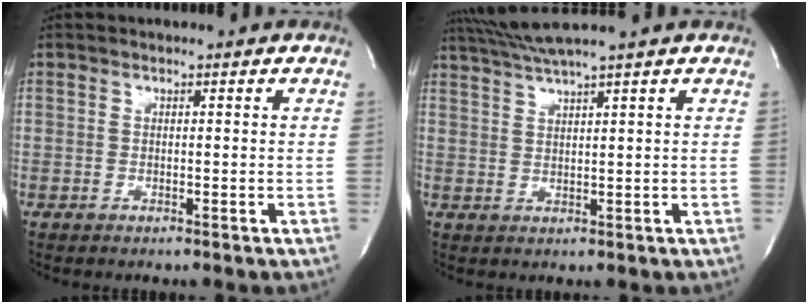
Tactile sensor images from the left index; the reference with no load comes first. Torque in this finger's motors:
{"motor_torque": [0.01, -0.56, 0.05, 0.02]}